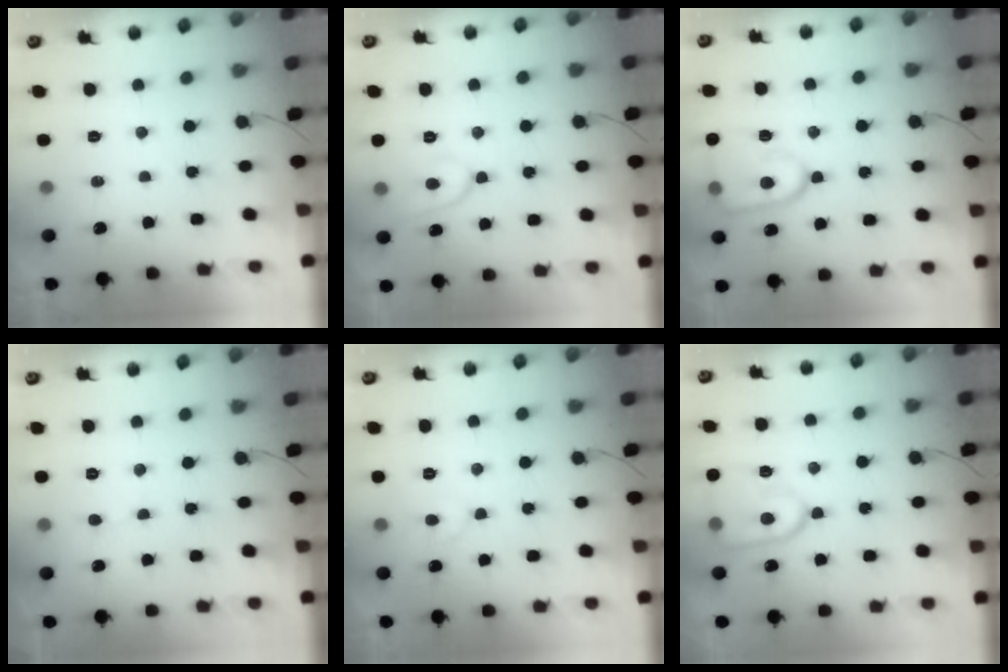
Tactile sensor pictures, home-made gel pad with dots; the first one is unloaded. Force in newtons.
{"total": 8.8, "press": 8.7, "slide": 0.9}
{"total": 14.6, "press": 14.5, "slide": 1.3}
{"total": 0.7, "press": 0.7, "slide": 0.0}
{"total": 4.9, "press": 4.9, "slide": 0.3}
{"total": 13.2, "press": 13.2, "slide": 1.1}